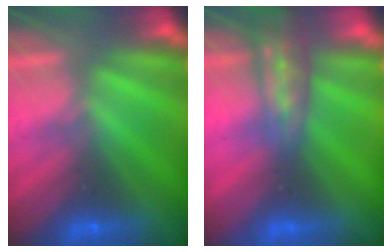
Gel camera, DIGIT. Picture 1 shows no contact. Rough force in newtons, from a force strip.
{"total": 2.7}